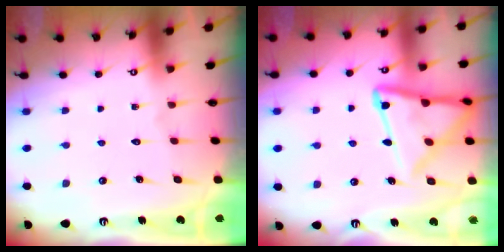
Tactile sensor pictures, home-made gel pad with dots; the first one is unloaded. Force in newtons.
{"total": 15.0, "press": 14.9, "slide": 1.1}